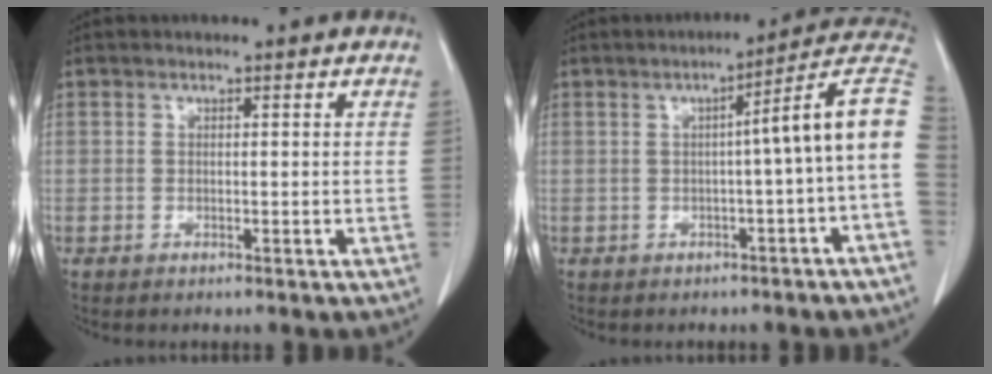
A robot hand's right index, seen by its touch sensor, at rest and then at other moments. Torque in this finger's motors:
{"motor_torque": [1.27, -0.39, 0.63, 0.12]}